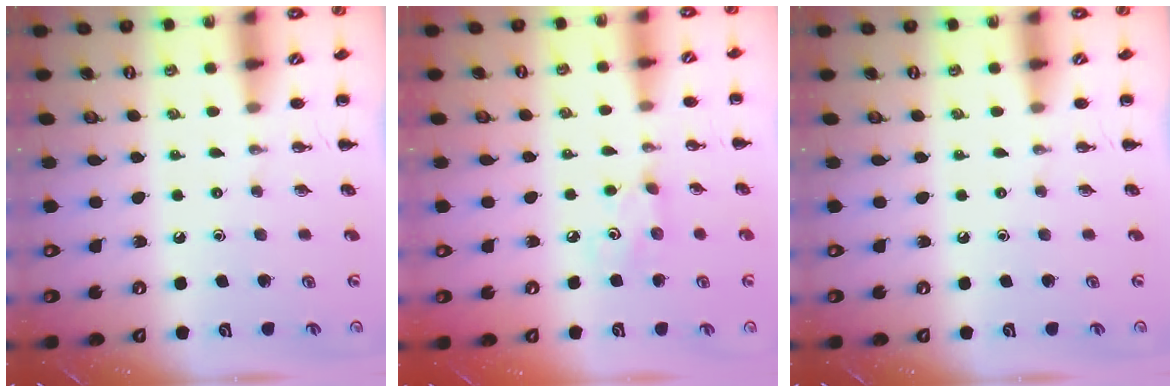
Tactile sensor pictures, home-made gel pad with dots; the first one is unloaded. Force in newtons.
{"total": 3.1, "press": 3.0, "slide": 0.7}
{"total": 0.0}